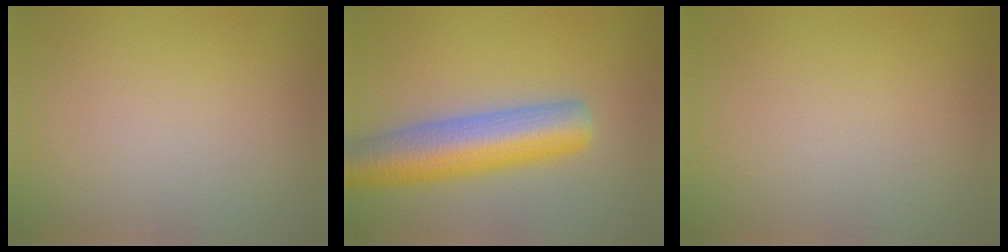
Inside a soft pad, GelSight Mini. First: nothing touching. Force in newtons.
{"total": 7.8, "press": 7.8, "slide": 0.2}
{"total": 0.0}